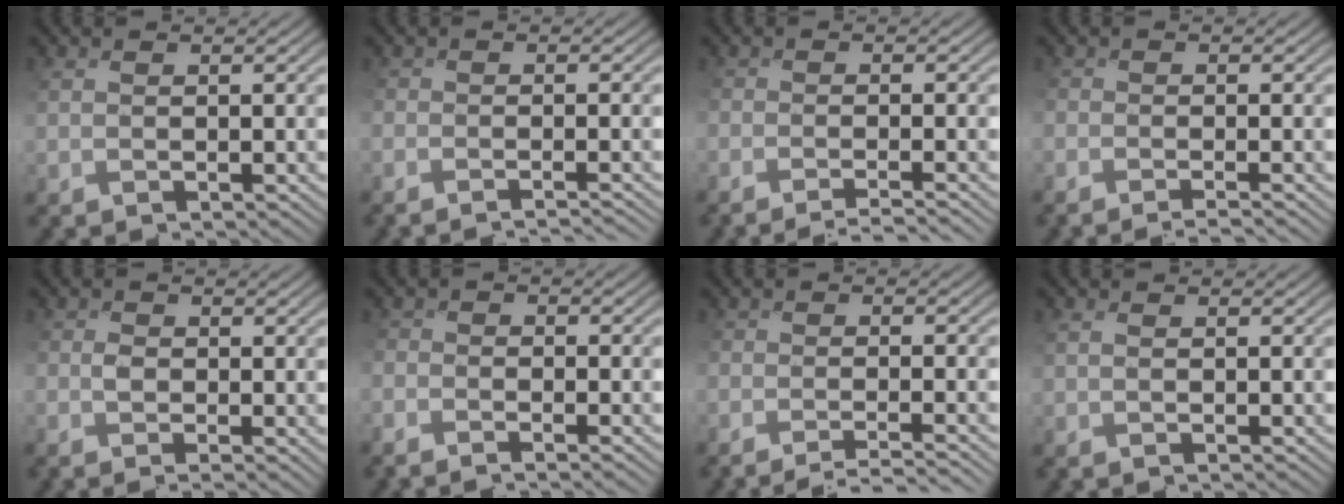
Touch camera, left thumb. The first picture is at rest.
{"total": 3.7, "force": [-2.9, 0.9, 2.1], "torque": [-0.025, -0.004, -0.033]}
{"total": 4.2, "force": [-3.3, 0.7, 2.5], "torque": [-0.034, -0.001, -0.052]}
{"total": 3.4, "force": [-2.4, 0.8, 2.2], "torque": [-0.028, -0.007, -0.030]}
{"total": 2.6, "force": [-0.2, 1.3, 2.3], "torque": [-0.047, 0.003, -0.007]}
{"total": 3.1, "force": [-2.4, 0.9, 1.7], "torque": [-0.038, -0.011, -0.039]}
{"total": 4.7, "force": [-3.8, 0.7, 2.6], "torque": [-0.039, 0.002, -0.062]}
{"total": 0.7, "force": [0.4, -0.2, 0.5], "torque": [-0.013, 0.006, 0.003]}